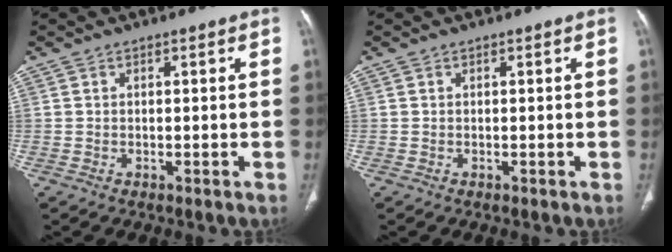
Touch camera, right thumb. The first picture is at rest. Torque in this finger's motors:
{"motor_torque": [0.00, 0.00, -0.02, 0.01, 0.03]}